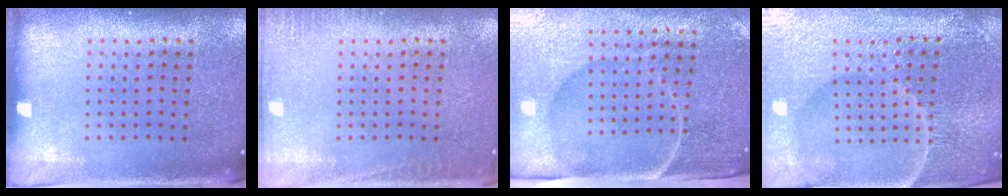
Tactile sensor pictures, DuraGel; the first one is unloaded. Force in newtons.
{"total": 1.6, "press": 1.6, "slide": 0.4}
{"total": 4.7, "press": 4.0, "slide": 2.5}
{"total": 5.8, "press": 5.3, "slide": 2.3}